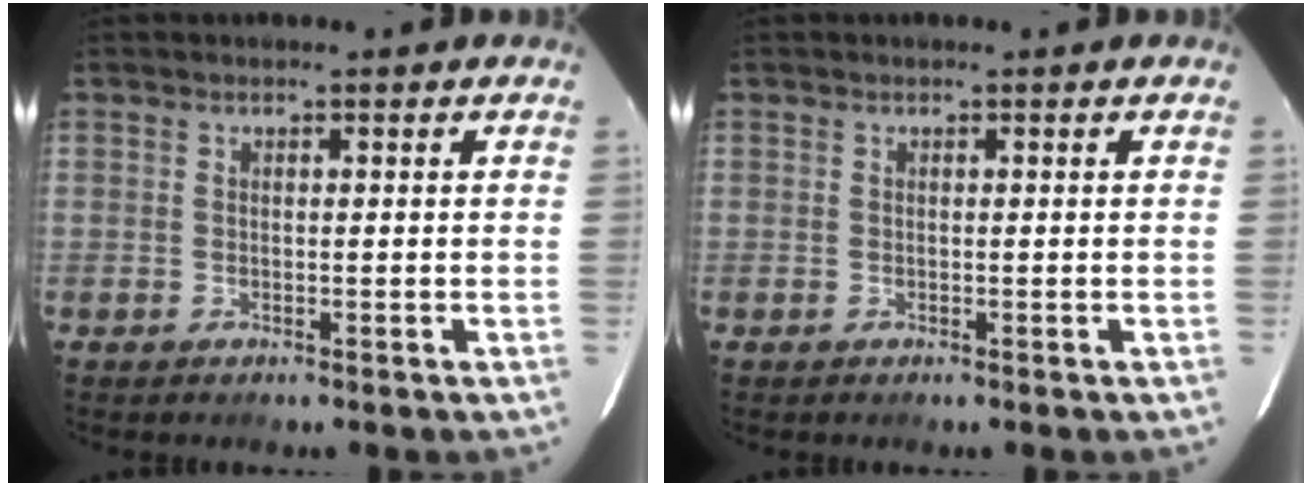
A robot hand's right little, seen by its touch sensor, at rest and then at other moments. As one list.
[{"total": 0.0}]